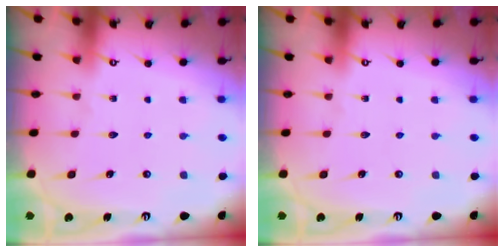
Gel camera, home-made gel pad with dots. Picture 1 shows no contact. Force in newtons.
{"total": 0.0}